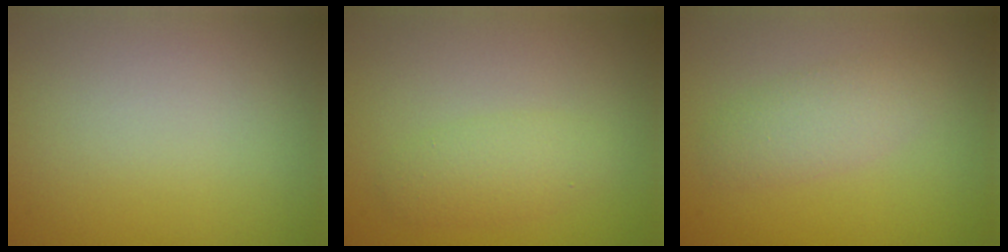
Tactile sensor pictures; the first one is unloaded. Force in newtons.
{"total": 2.2, "press": 2.2, "slide": 0.1}
{"total": 2.5, "press": 2.5, "slide": 0.1}